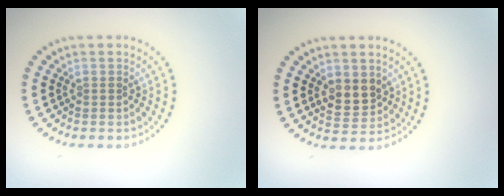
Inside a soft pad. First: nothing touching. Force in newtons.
{"total": 2.7, "press": 2.6, "slide": 0.8}